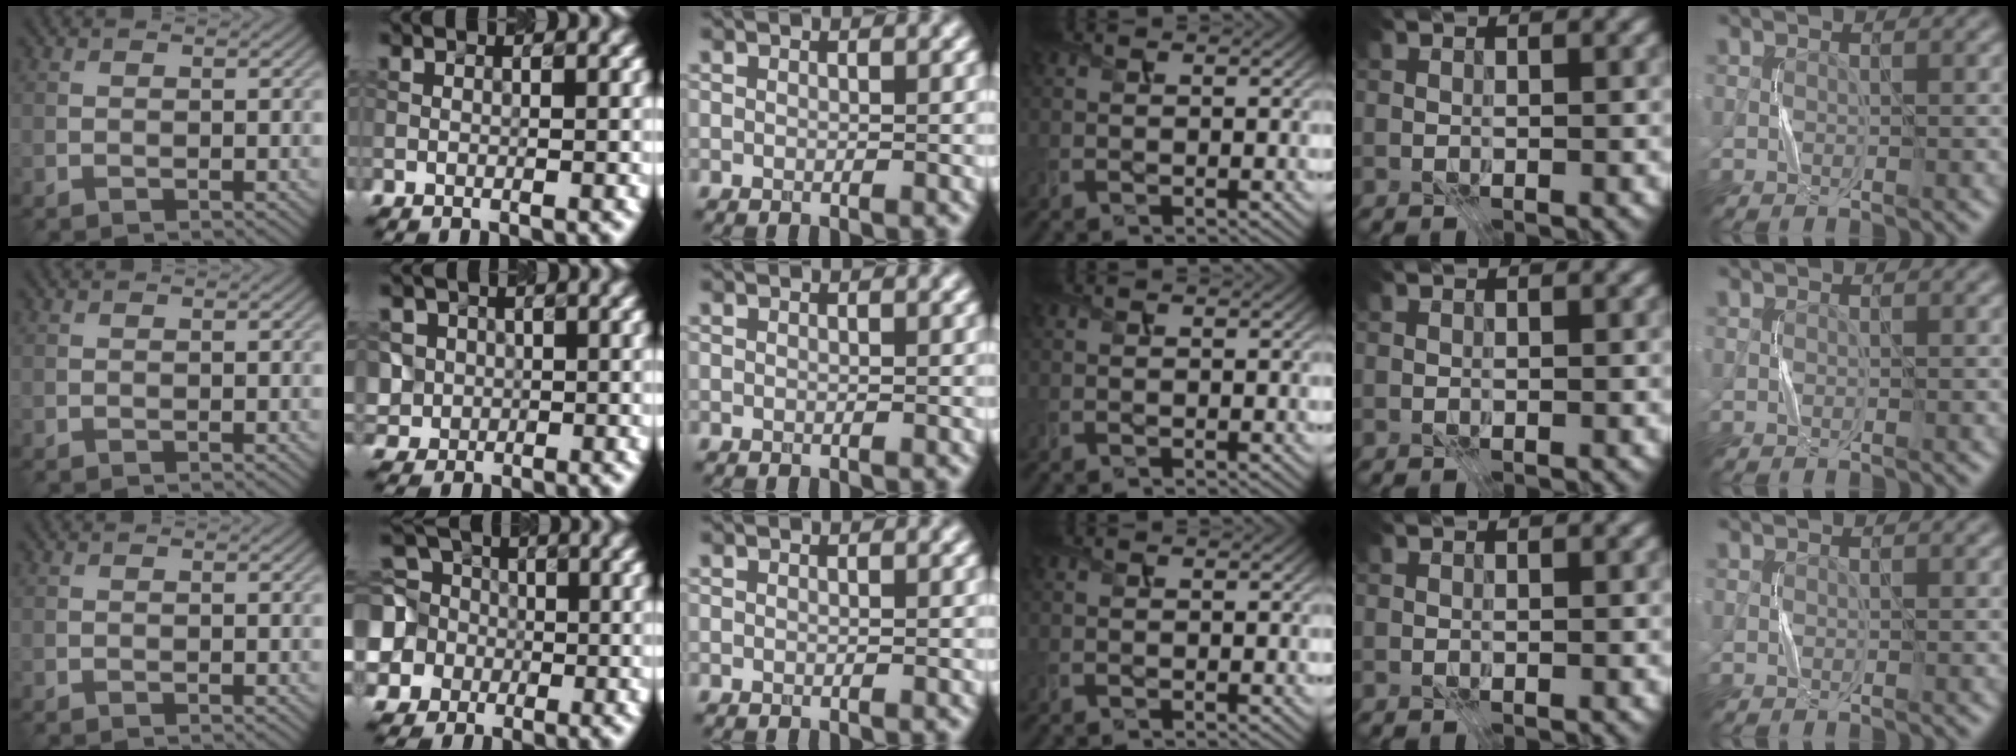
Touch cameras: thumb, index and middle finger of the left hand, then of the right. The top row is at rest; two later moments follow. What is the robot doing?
{"motion": "press", "object": "calculator"}